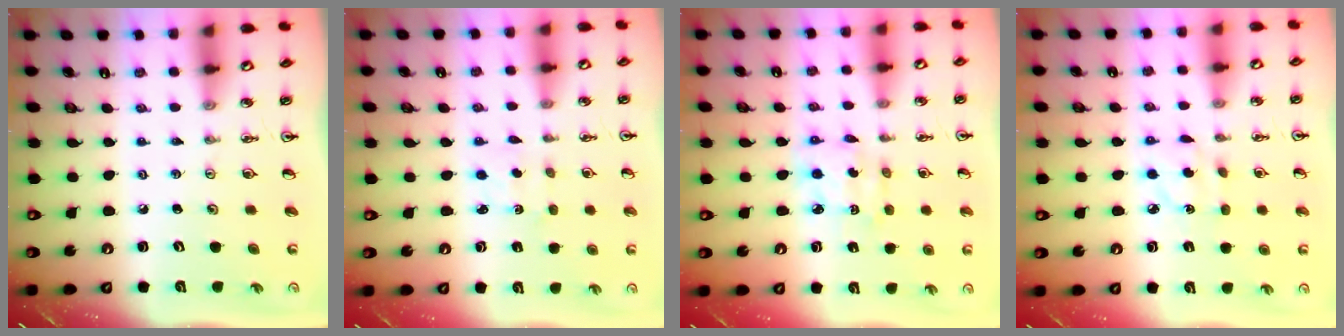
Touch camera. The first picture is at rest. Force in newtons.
{"total": 1.4, "press": 1.3, "slide": 0.4}
{"total": 5.3, "press": 5.3, "slide": 0.4}
{"total": 3.9, "press": 3.9, "slide": 0.3}